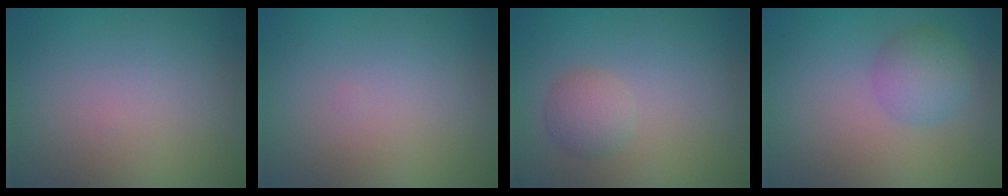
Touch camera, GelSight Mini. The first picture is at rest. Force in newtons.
{"total": 0.0}
{"total": 2.2, "press": 2.2, "slide": 0.1}
{"total": 2.9, "press": 2.9, "slide": 0.1}